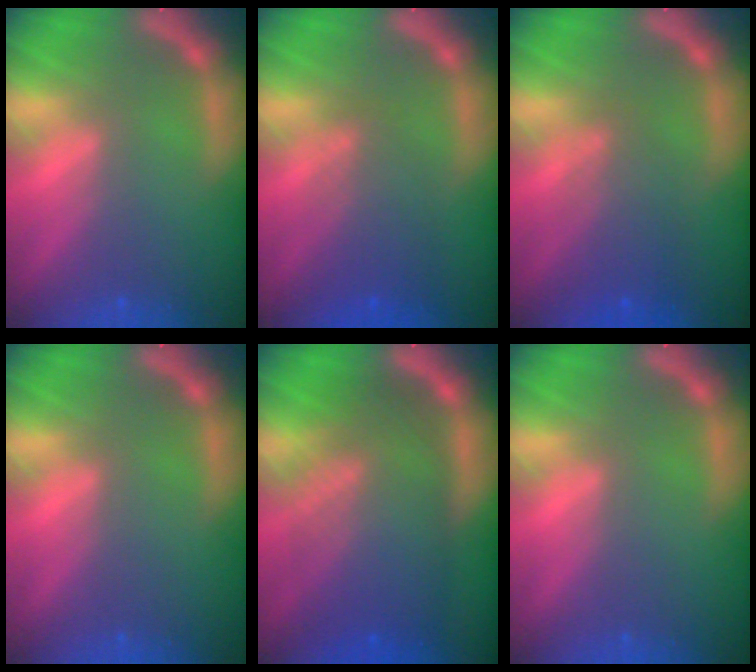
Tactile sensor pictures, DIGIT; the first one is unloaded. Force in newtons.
{"total": 4.6}
{"total": 4.1}
{"total": 0.0}
{"total": 10.0}
{"total": 0.0}